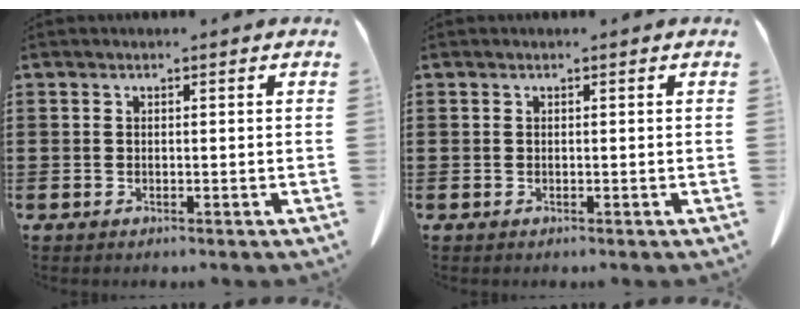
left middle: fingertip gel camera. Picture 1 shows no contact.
{"total": 0.0}